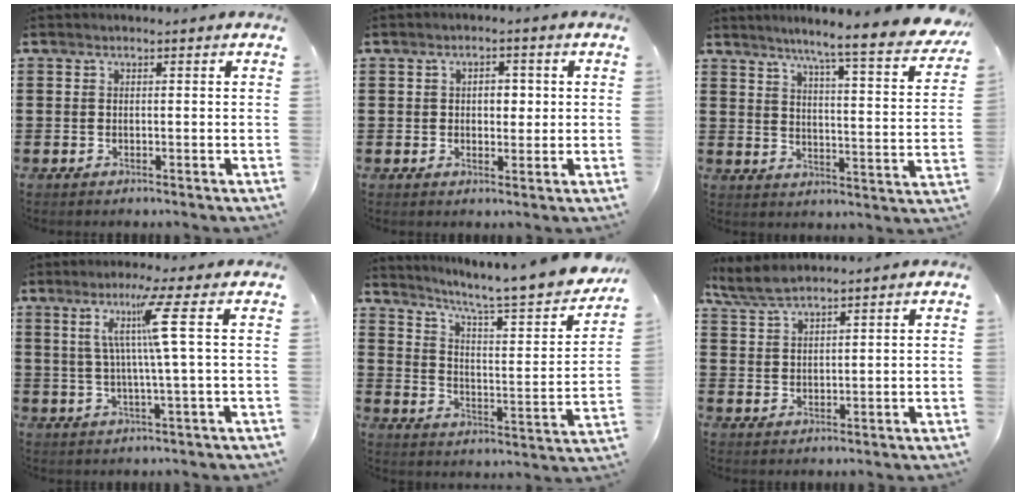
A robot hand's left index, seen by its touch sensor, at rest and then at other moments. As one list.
[{"total": 3.2, "force": [0.3, 2.0, 2.5], "torque": [-0.037, 0.004, -0.002]}, {"total": 6.4, "force": [5.2, -0.9, 3.5], "torque": [-0.075, -0.053, 0.075]}, {"total": 8.2, "force": [2.5, -1.6, 7.6], "torque": [-0.155, 0.001, 0.029]}, {"total": 6.6, "force": [5.4, 0.1, 3.7], "torque": [-0.082, -0.048, 0.078]}, {"total": 3.8, "force": [3.2, 0.9, 1.8], "torque": [-0.046, -0.002, 0.060]}]